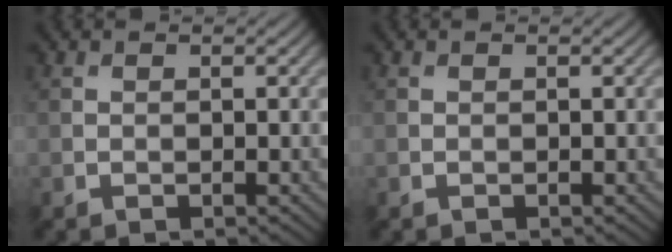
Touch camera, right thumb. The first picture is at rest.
{"total": 0.0}